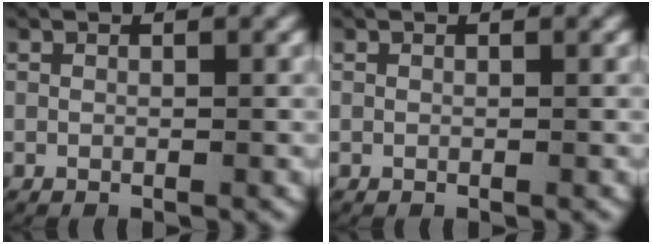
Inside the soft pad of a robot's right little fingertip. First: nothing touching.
{"total": 0.0}